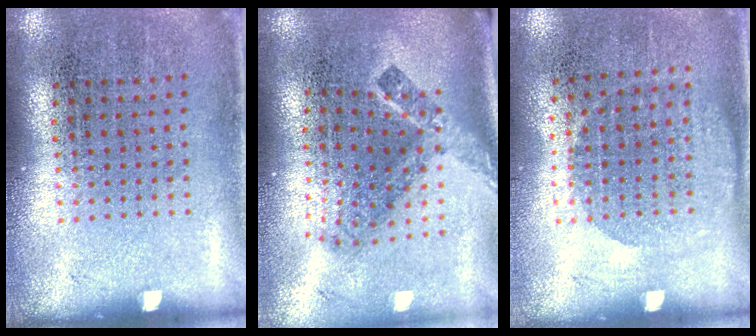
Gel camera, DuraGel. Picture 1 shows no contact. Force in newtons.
{"total": 2.4, "press": 1.6, "slide": 1.9}
{"total": 1.1, "press": 1.0, "slide": 0.4}